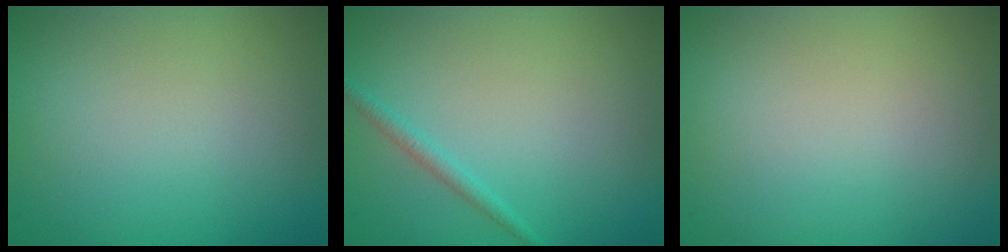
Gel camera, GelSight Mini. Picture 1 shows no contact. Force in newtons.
{"total": 1.0, "press": 1.0, "slide": 0.1}
{"total": 0.0}